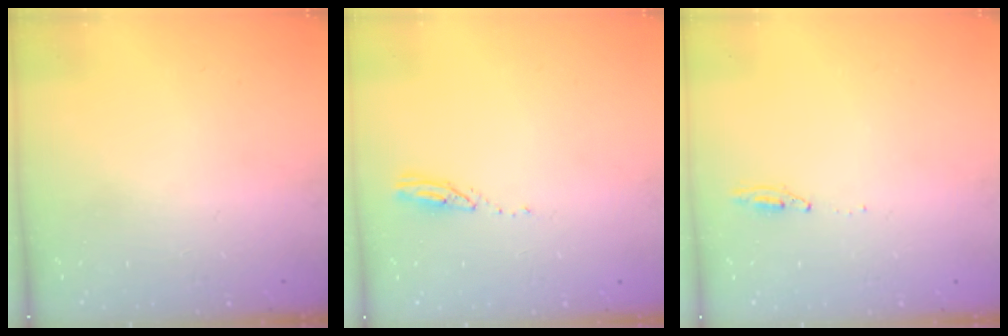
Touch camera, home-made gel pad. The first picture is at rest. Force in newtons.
{"total": 3.2, "press": 3.2, "slide": 0.2}
{"total": 4.3, "press": 4.1, "slide": 1.3}